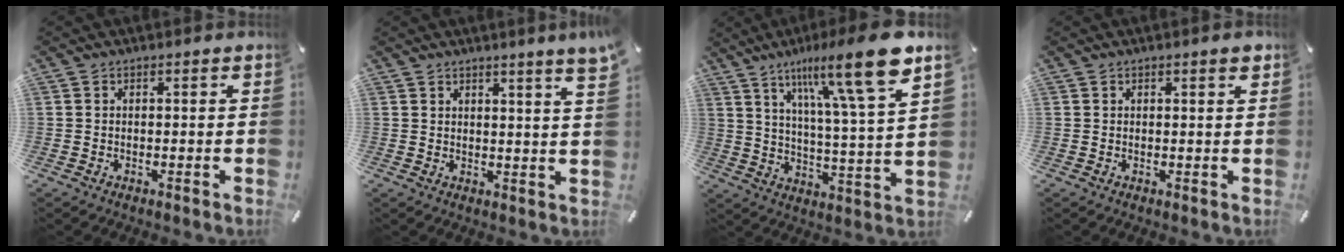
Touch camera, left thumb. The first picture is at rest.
{"total": 4.0, "force": [3.1, -0.5, 2.5], "torque": [-0.040, -0.020, 0.051]}
{"total": 18.5, "force": [11.4, 2.7, 14.4], "torque": [-0.232, -0.059, 0.170]}
{"total": 1.2, "force": [0.7, 0.3, 0.9], "torque": [-0.010, -0.002, 0.010]}